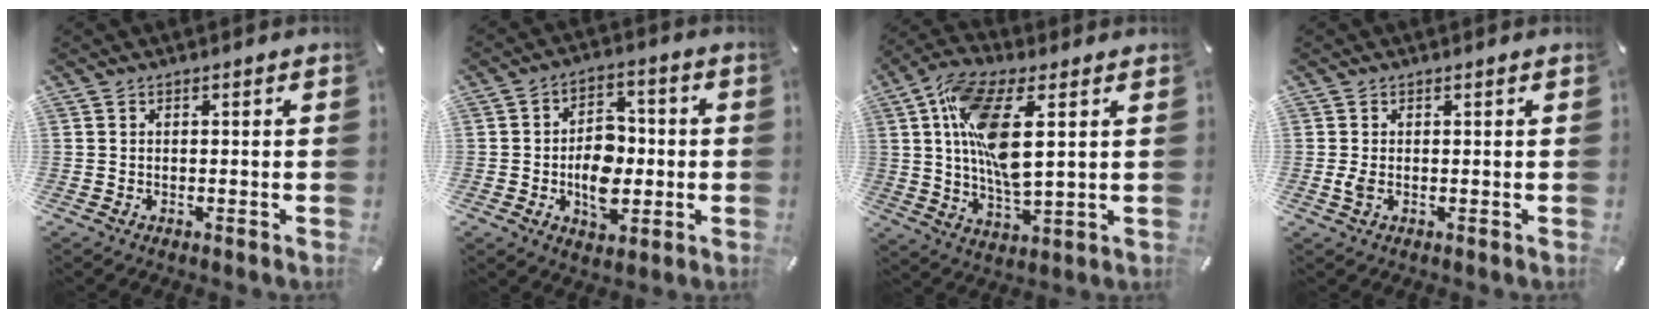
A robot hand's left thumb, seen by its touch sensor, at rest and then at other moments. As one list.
[{"total": 10.6, "force": [-1.8, 7.7, 7.1], "torque": [-0.110, 0.006, -0.031]}, {"total": 14.9, "force": [3.9, 5.9, 13.1], "torque": [-0.272, -0.008, 0.067]}, {"total": 1.7, "force": [0.0, 0.9, 1.5], "torque": [-0.037, -0.002, -0.002]}]